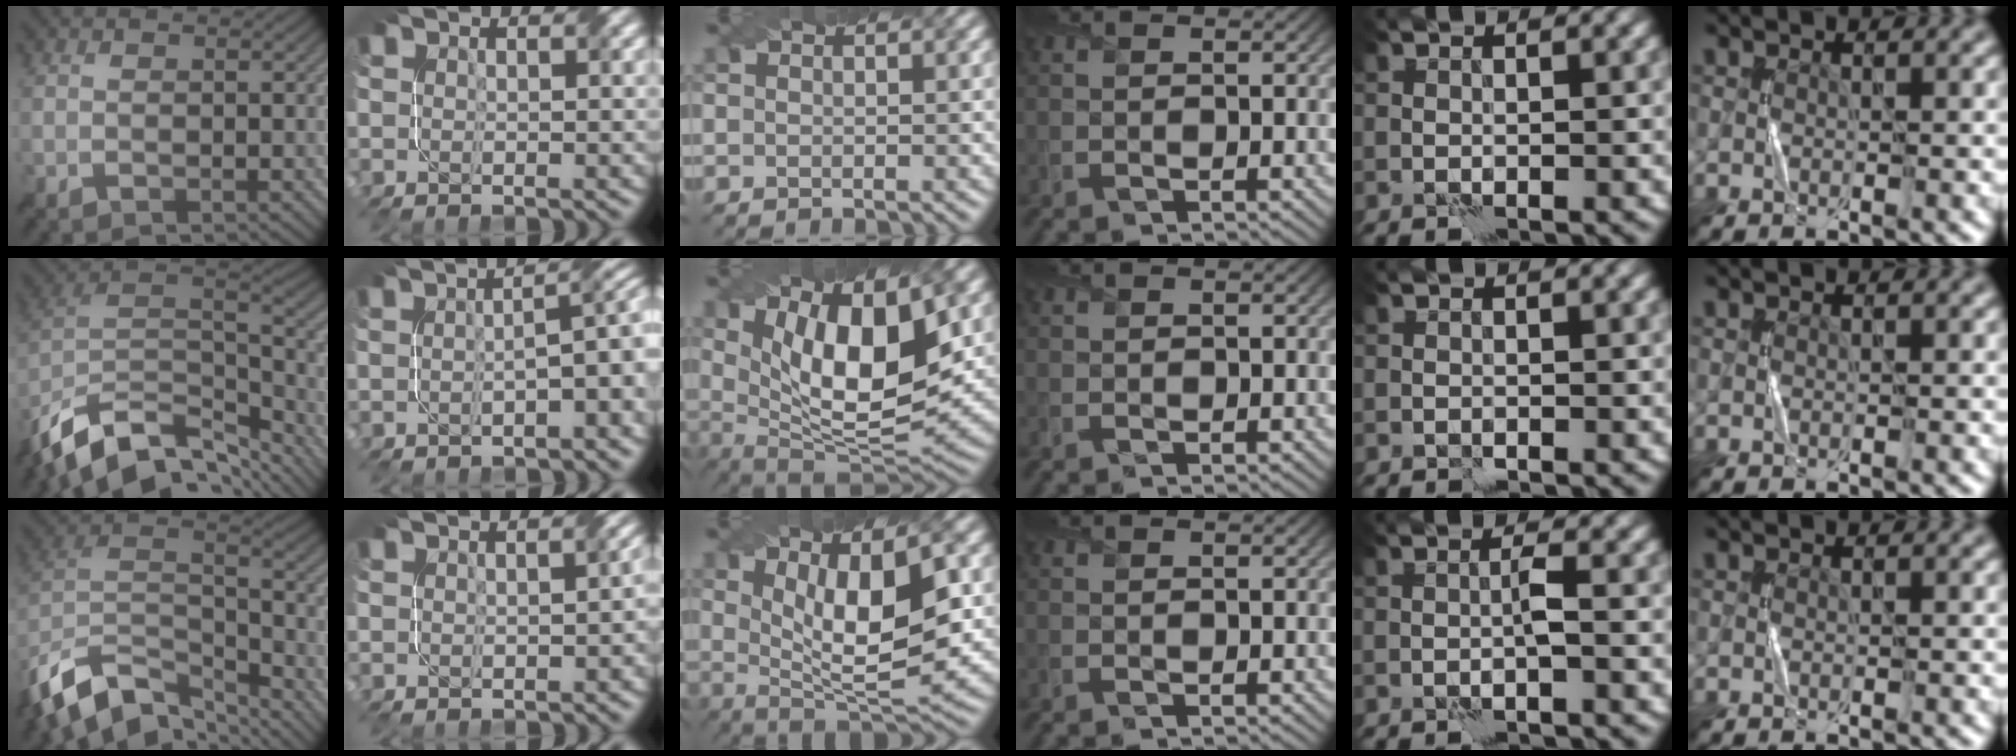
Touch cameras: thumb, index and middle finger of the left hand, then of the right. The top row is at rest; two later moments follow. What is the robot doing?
{"motion": "twist", "object": "screw"}